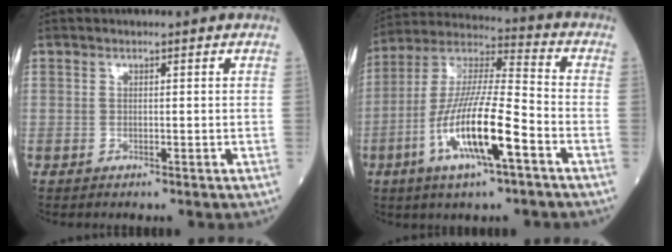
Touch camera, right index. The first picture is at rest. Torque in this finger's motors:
{"motor_torque": [1.72, -0.42, 1.04, 0.21]}